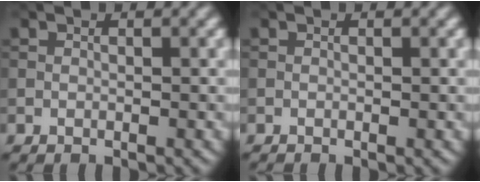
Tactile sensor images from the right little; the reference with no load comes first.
{"total": 0.0}